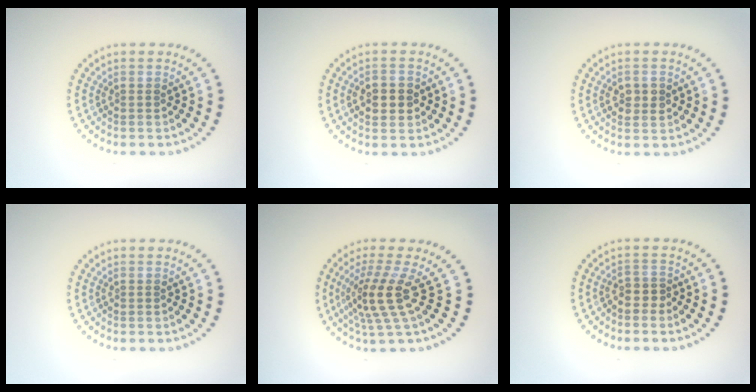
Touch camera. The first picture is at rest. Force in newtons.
{"total": 2.8, "press": 2.8, "slide": 0.4}
{"total": 2.0, "press": 1.9, "slide": 0.3}
{"total": 0.0}
{"total": 4.1, "press": 2.9, "slide": 2.9}
{"total": 1.4, "press": 1.1, "slide": 0.9}